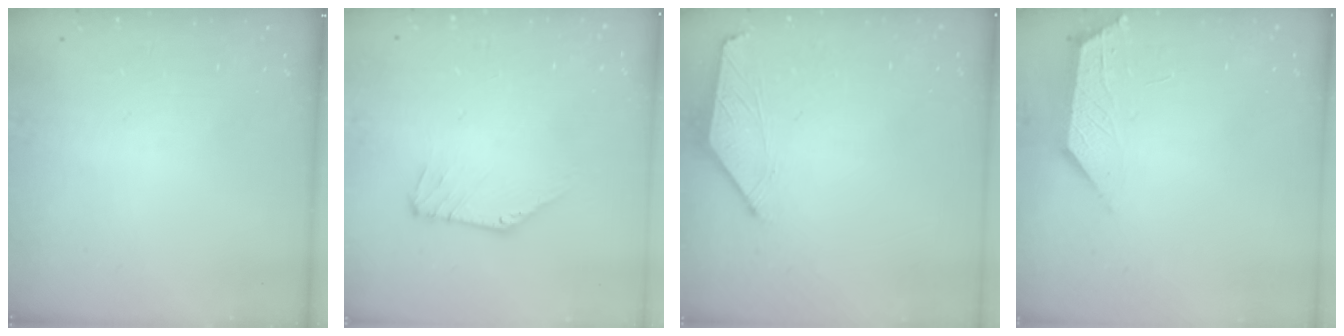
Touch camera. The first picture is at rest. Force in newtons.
{"total": 3.5, "press": 3.5, "slide": 0.1}
{"total": 1.4, "press": 1.4, "slide": 0.4}
{"total": 1.9, "press": 1.9, "slide": 0.4}